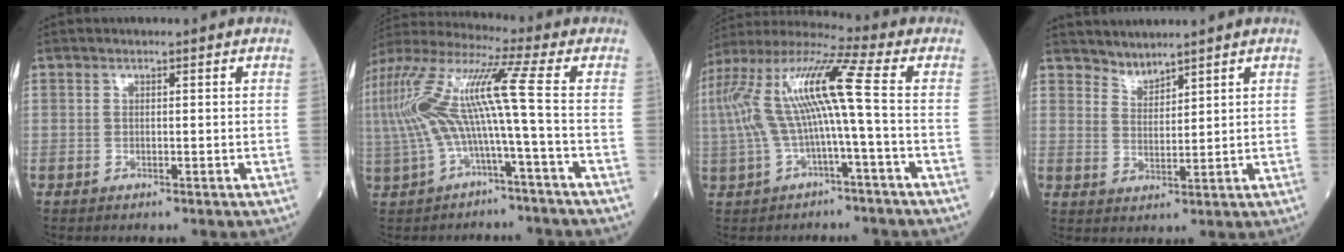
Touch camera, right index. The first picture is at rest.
{"total": 13.4, "force": [-1.2, -0.1, 13.4], "torque": [-0.281, 0.038, -0.031]}
{"total": 14.4, "force": [0.0, 0.8, 14.4], "torque": [-0.301, 0.043, -0.007]}
{"total": 2.6, "force": [2.6, 0.2, -0.2], "torque": [0.005, 0.001, 0.053]}